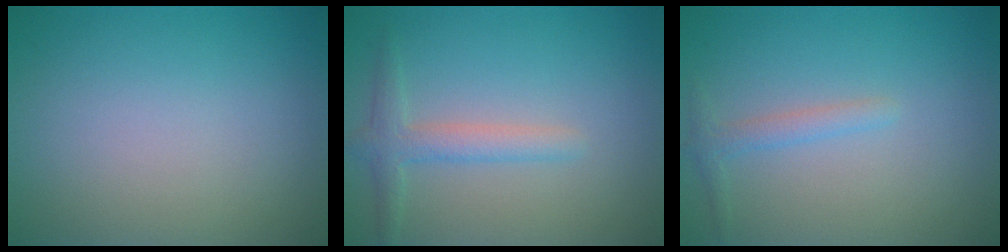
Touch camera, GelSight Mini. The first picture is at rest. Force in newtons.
{"total": 2.4, "press": 2.4, "slide": 0.1}
{"total": 1.4, "press": 1.4, "slide": 0.1}